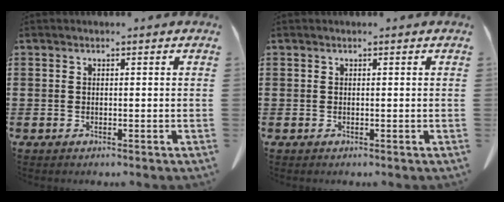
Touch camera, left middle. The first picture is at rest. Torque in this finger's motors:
{"motor_torque": [-0.11, 0.19, -0.01, 0.00]}